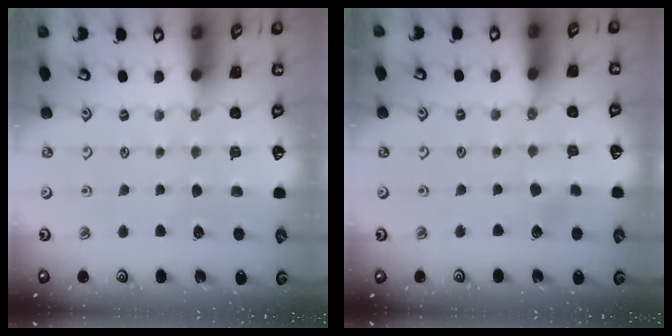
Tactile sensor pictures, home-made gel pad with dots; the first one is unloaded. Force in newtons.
{"total": 1.8, "press": 1.7, "slide": 0.4}